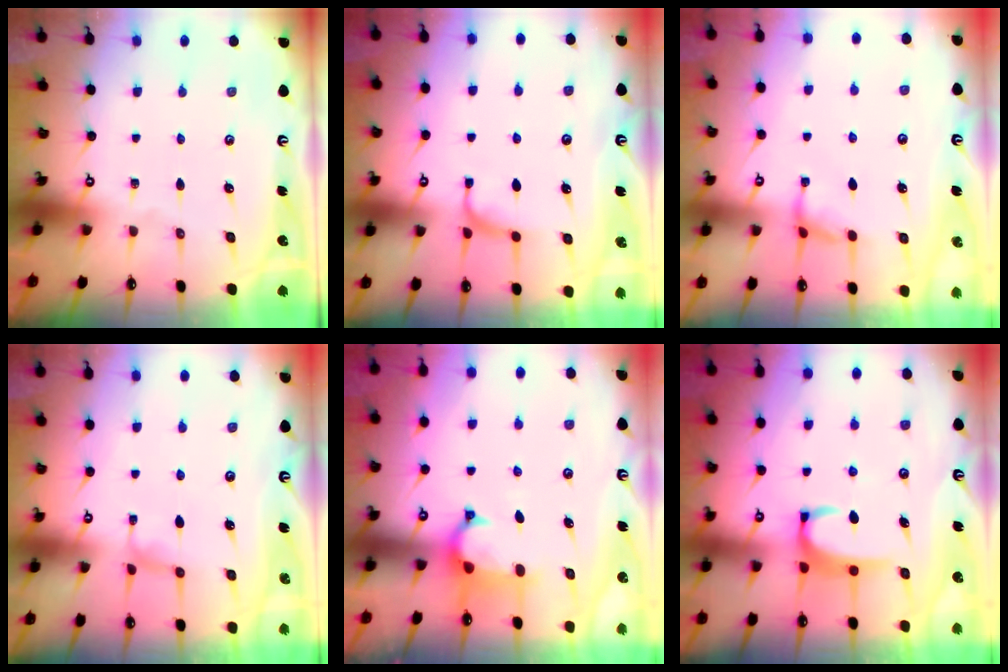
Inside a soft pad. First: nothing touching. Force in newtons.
{"total": 1.5, "press": 1.3, "slide": 0.6}
{"total": 1.8, "press": 1.7, "slide": 0.5}
{"total": 0.8, "press": 0.3, "slide": 0.7}
{"total": 0.7, "press": 0.1, "slide": 0.7}
{"total": 3.5, "press": 3.5, "slide": 0.3}